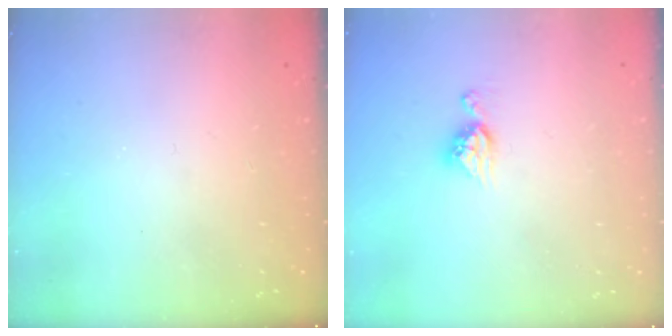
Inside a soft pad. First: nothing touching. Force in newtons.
{"total": 7.7, "press": 7.6, "slide": 0.6}